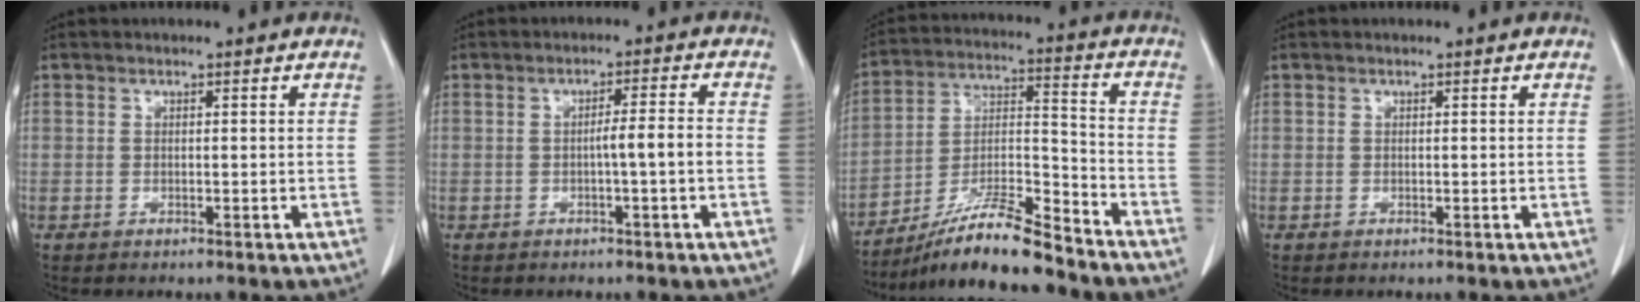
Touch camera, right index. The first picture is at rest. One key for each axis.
{"total": 3.5, "fx": -0.9, "fy": -0.3, "fz": 3.4, "tx": -0.052, "ty": 0.006, "tz": -0.015}
{"total": 13.7, "fx": -11.7, "fy": 1.0, "fz": 7.0, "tx": -0.127, "ty": 0.004, "tz": -0.208}
{"total": 0.0}